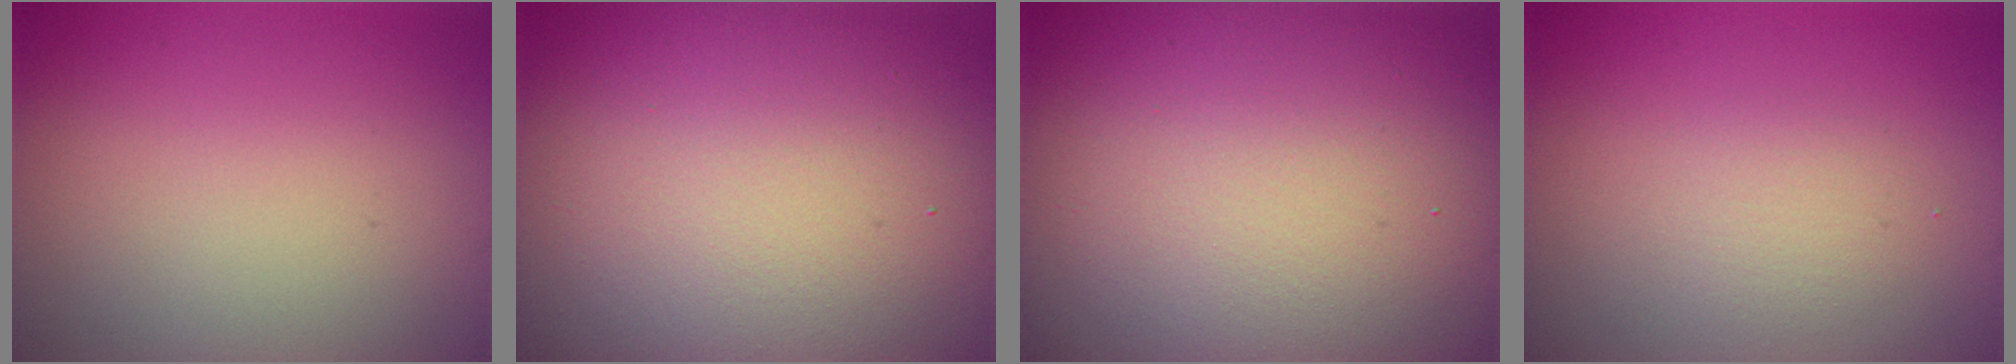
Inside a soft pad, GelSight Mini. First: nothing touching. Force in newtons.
{"total": 20.3, "press": 20.3, "slide": 1.1}
{"total": 21.6, "press": 21.6, "slide": 1.1}
{"total": 1.6, "press": 1.6, "slide": 0.1}